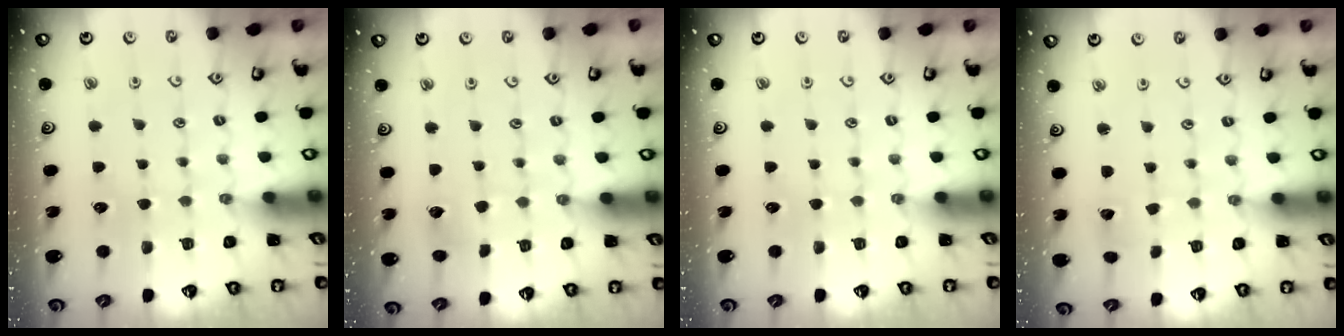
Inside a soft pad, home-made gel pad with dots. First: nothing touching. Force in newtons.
{"total": 3.4, "press": 3.3, "slide": 0.4}
{"total": 0.0}
{"total": 2.5, "press": 2.5, "slide": 0.4}